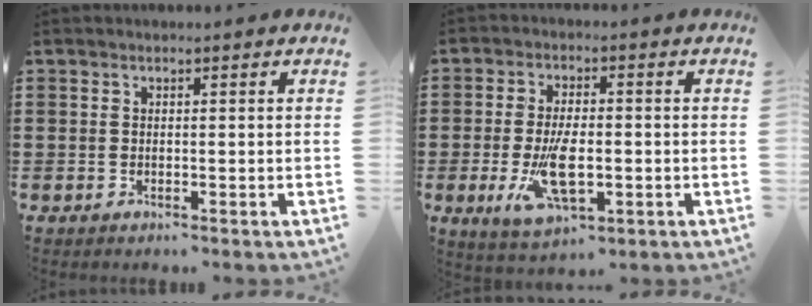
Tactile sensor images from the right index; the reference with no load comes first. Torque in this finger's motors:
{"motor_torque": [2.14, 0.00, 1.05, 0.21]}